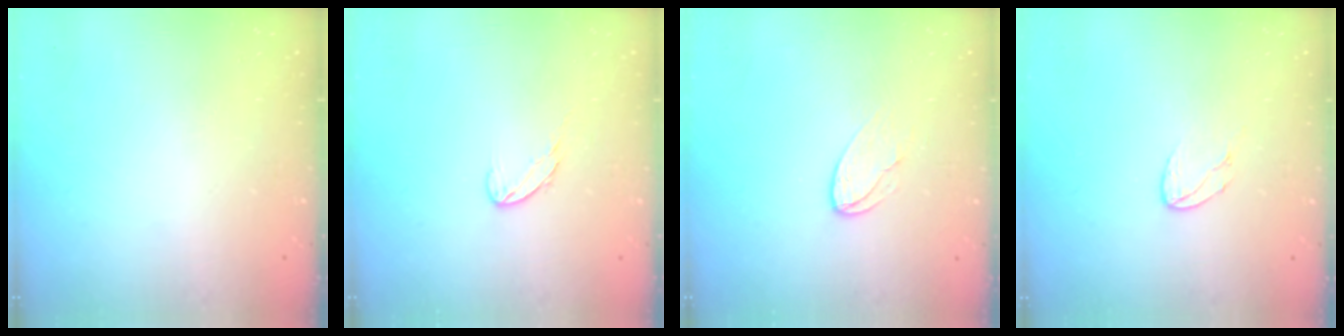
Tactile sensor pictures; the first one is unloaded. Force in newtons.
{"total": 5.9, "press": 5.9, "slide": 0.4}
{"total": 6.1, "press": 6.1, "slide": 0.5}
{"total": 5.8, "press": 5.8, "slide": 0.5}